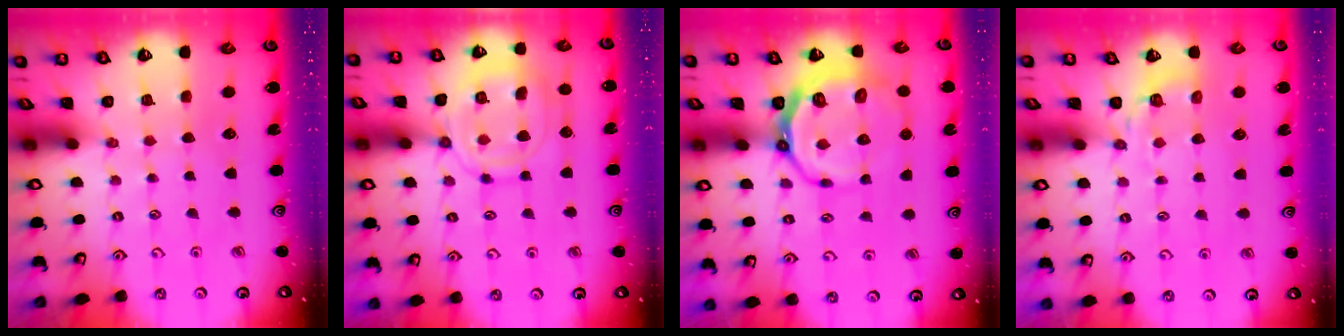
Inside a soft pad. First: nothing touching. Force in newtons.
{"total": 14.4, "press": 14.3, "slide": 1.2}
{"total": 13.5, "press": 13.0, "slide": 3.7}
{"total": 4.2, "press": 3.6, "slide": 2.2}